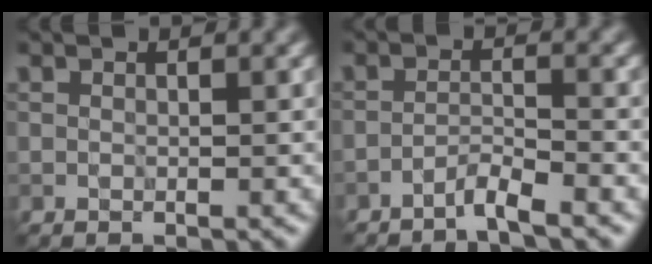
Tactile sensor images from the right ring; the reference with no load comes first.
{"total": 2.1, "force": [-1.9, 0.0, 0.9], "torque": [-0.014, 0.009, -0.044]}